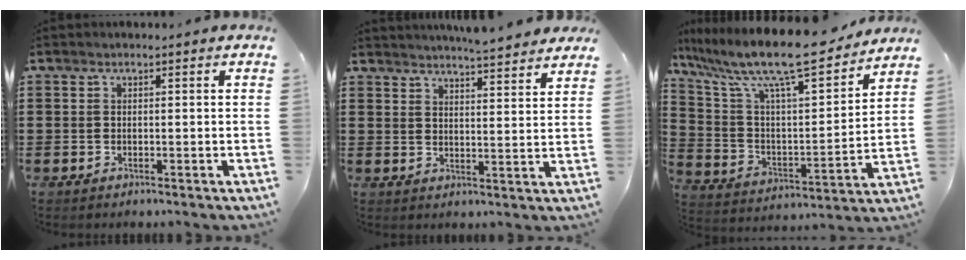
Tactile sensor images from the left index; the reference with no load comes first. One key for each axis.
{"total": 4.4, "fx": 4.3, "fy": -0.4, "fz": 0.7, "tx": -0.029, "ty": -0.022, "tz": 0.078}
{"total": 12.6, "fx": 10.5, "fy": 1.3, "fz": 6.8, "tx": -0.166, "ty": -0.072, "tz": 0.175}